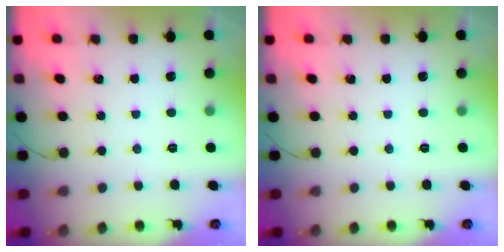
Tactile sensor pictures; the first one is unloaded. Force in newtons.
{"total": 0.0}